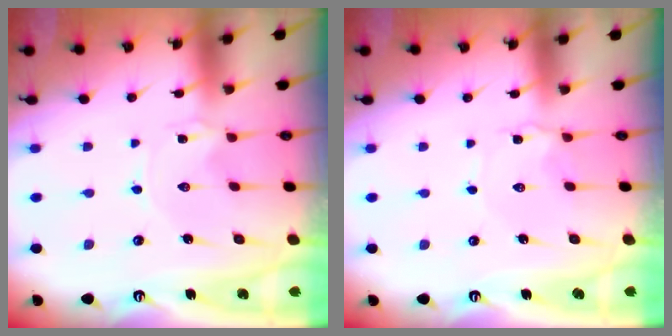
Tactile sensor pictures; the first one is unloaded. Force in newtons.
{"total": 1.6, "press": 1.5, "slide": 0.2}